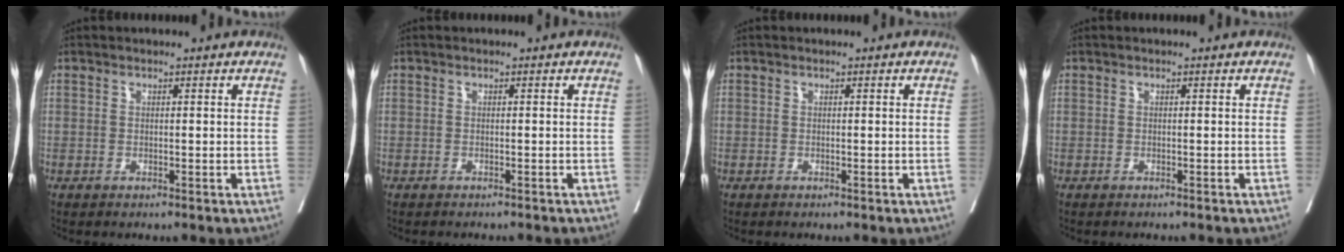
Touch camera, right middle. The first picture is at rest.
{"total": 3.0, "force": [-2.7, 0.4, 1.0], "torque": [-0.013, -0.003, -0.035]}
{"total": 0.0}
{"total": 1.3, "force": [-1.2, 0.2, 0.5], "torque": [-0.007, -0.001, -0.015]}